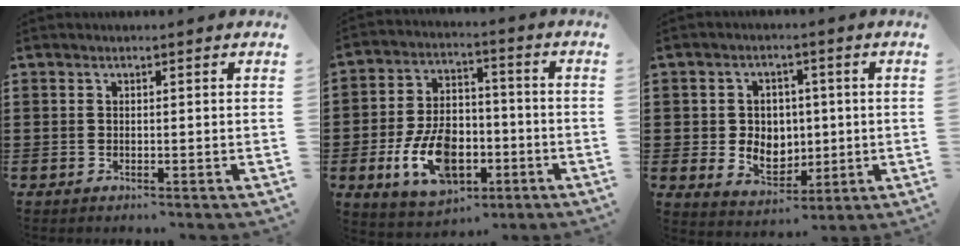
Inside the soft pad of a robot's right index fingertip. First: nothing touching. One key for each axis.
{"total": 11.5, "fx": -3.6, "fy": 7.3, "fz": 8.2, "tx": -0.174, "ty": 0.005, "tz": -0.065}
{"total": 5.4, "fx": 0.4, "fy": 5.0, "fz": 2.0, "tx": -0.043, "ty": 0.009, "tz": 0.005}